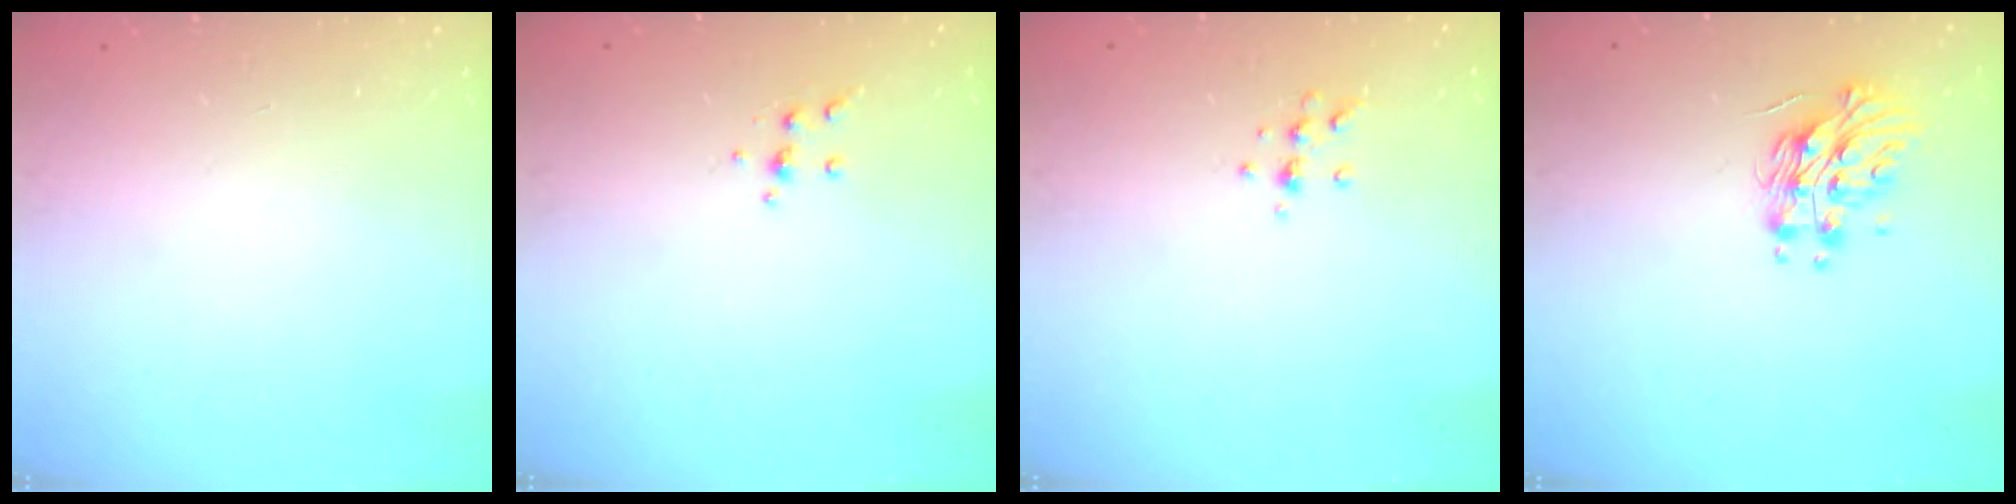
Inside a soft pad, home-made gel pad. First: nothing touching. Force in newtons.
{"total": 4.0, "press": 3.8, "slide": 1.0}
{"total": 6.0, "press": 5.6, "slide": 2.0}
{"total": 11.6, "press": 11.6, "slide": 0.0}